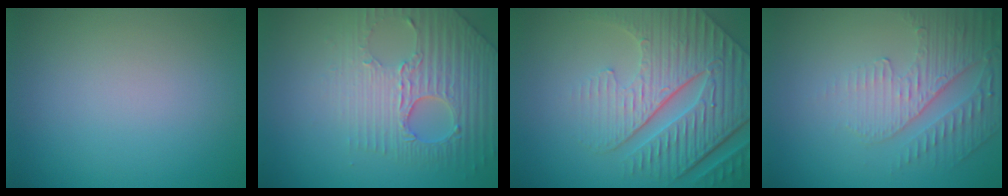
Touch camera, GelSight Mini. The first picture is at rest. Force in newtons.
{"total": 4.5, "press": 4.3, "slide": 1.3}
{"total": 8.6, "press": 6.4, "slide": 5.7}
{"total": 4.9, "press": 3.3, "slide": 3.7}